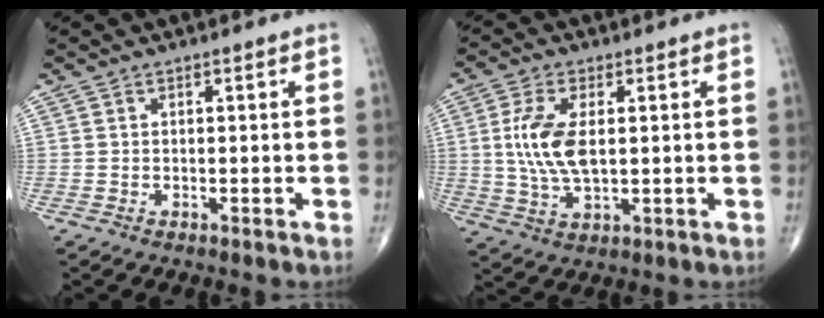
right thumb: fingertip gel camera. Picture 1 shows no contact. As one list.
[{"total": 9.7, "force": [1.0, 4.7, 8.4], "torque": [-0.180, -0.006, 0.023]}]